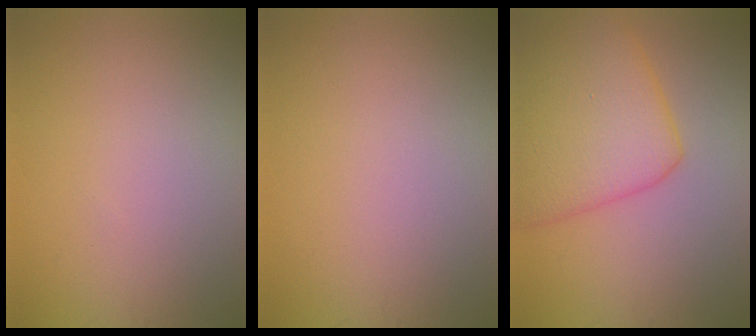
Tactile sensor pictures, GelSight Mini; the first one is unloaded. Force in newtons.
{"total": 0.0}
{"total": 8.1, "press": 8.0, "slide": 0.5}